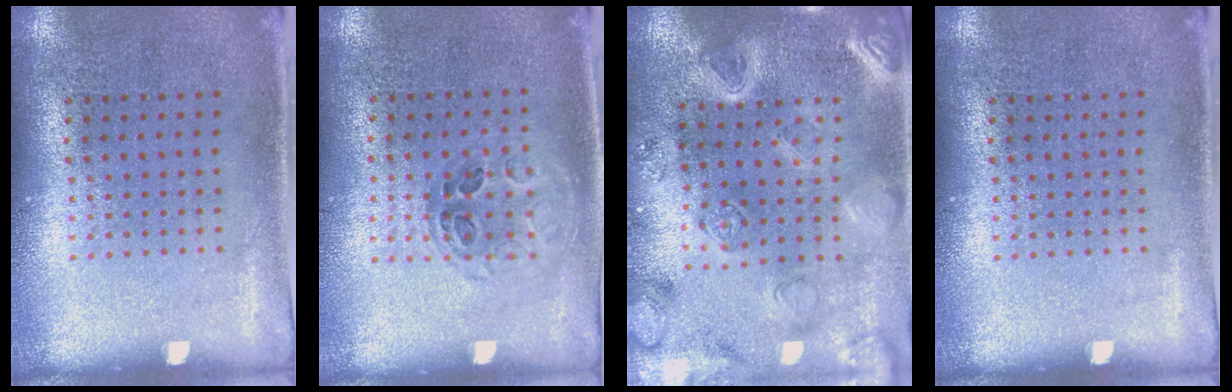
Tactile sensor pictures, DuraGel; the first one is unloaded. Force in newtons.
{"total": 0.9, "press": 0.9, "slide": 0.2}
{"total": 3.8, "press": 3.4, "slide": 1.6}
{"total": 0.0}